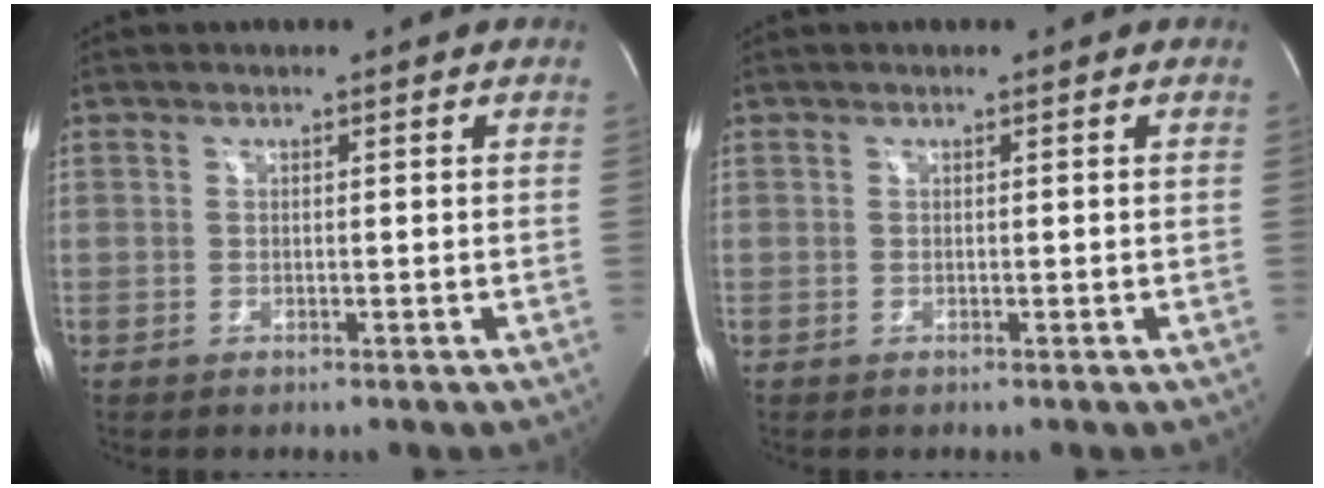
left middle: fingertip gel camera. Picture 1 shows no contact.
{"total": 0.0}